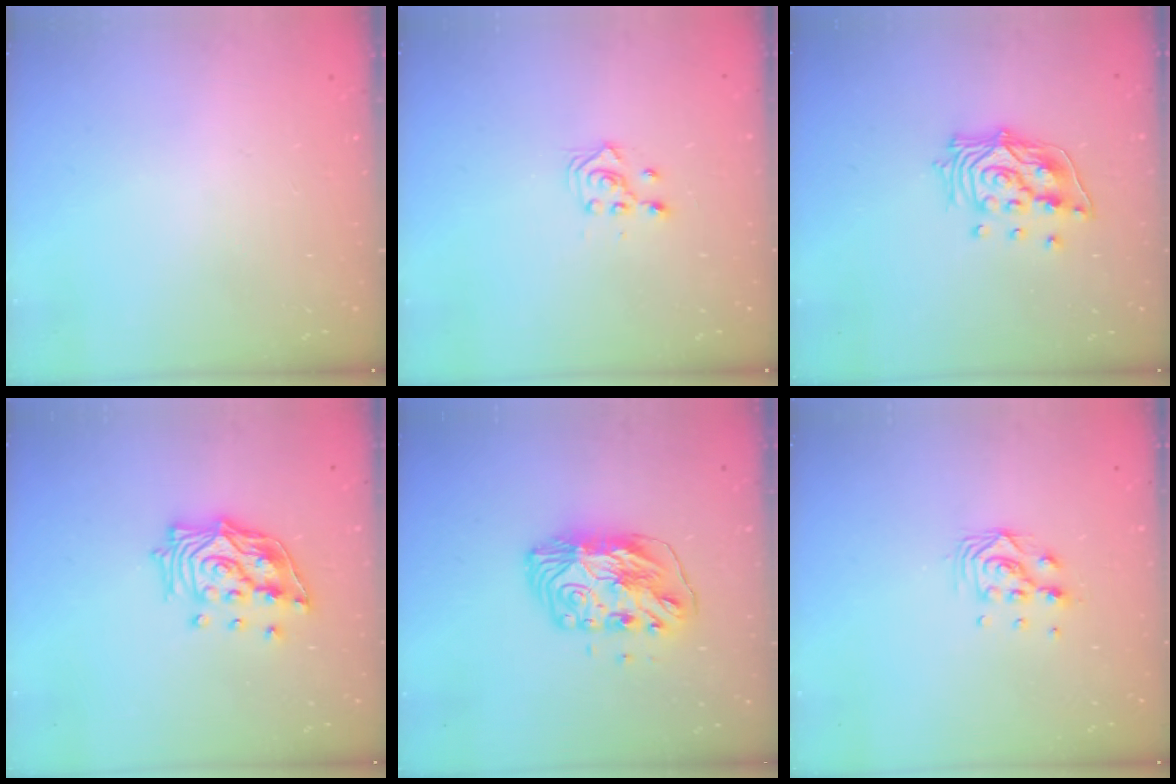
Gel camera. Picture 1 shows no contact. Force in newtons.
{"total": 3.1, "press": 3.0, "slide": 0.9}
{"total": 12.9, "press": 12.8, "slide": 1.8}
{"total": 15.8, "press": 15.7, "slide": 1.6}
{"total": 10.8, "press": 10.8, "slide": 1.0}
{"total": 7.8, "press": 7.8, "slide": 0.7}